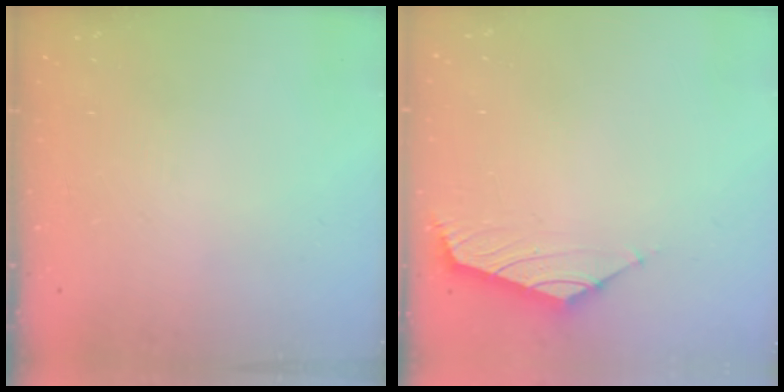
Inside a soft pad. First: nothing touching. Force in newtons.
{"total": 1.7, "press": 1.6, "slide": 0.7}